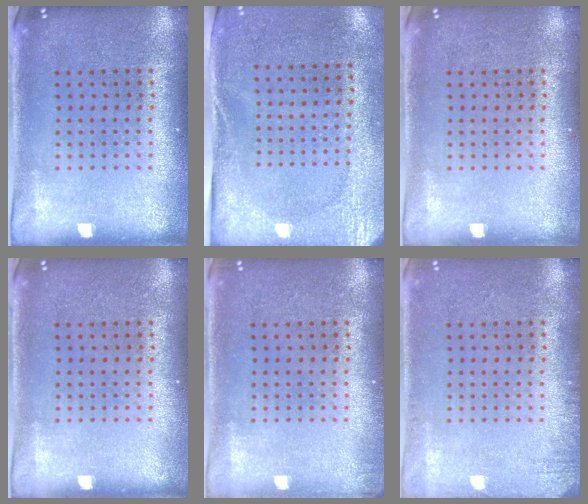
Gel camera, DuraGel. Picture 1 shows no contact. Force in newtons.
{"total": 2.7, "press": 2.1, "slide": 1.6}
{"total": 0.0}
{"total": 0.0}
{"total": 0.7, "press": 0.7, "slide": 0.2}
{"total": 1.4, "press": 1.4, "slide": 0.2}